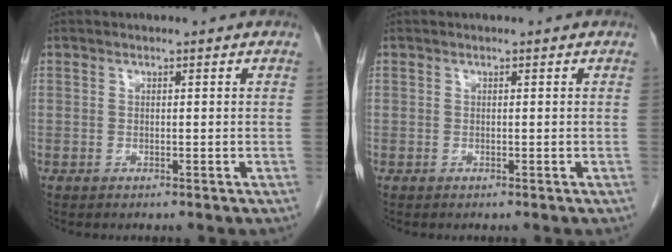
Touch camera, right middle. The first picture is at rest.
{"total": 0.0}